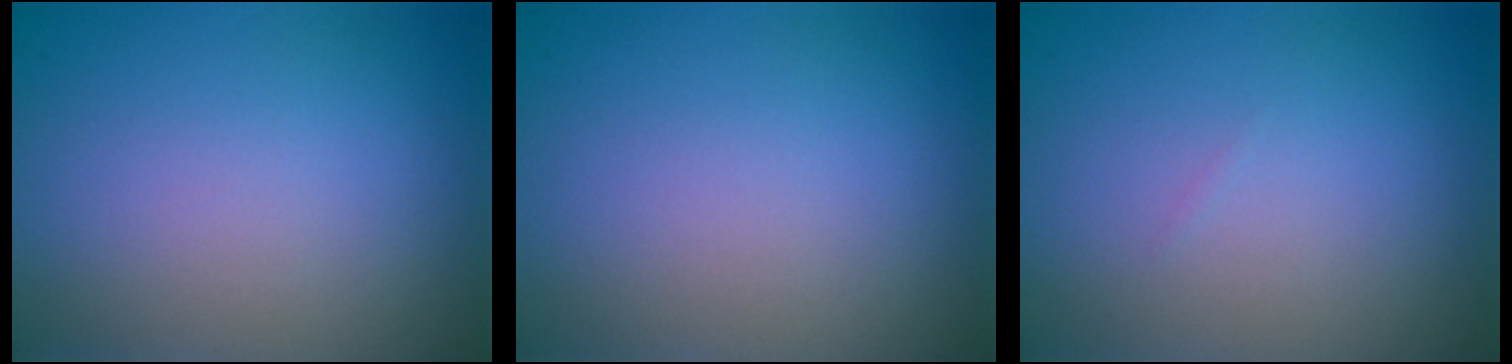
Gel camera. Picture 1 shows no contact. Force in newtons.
{"total": 0.0}
{"total": 0.0}